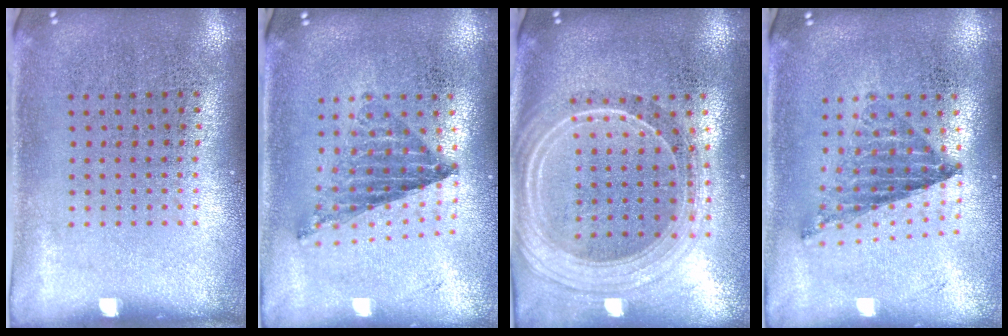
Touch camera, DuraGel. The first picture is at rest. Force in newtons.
{"total": 0.9, "press": 0.9, "slide": 0.1}
{"total": 2.4, "press": 2.0, "slide": 1.2}
{"total": 0.8, "press": 0.8, "slide": 0.1}